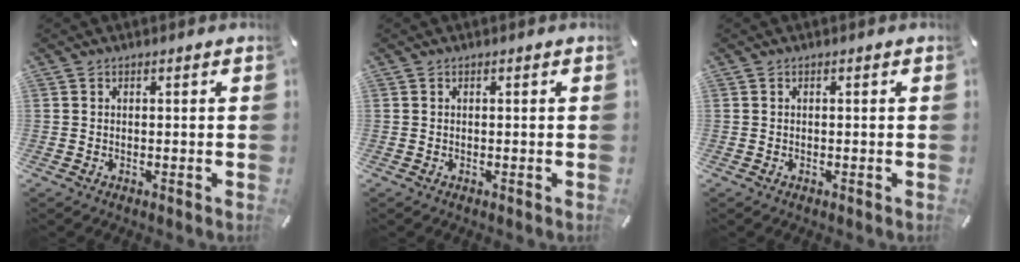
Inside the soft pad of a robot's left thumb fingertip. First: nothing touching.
{"total": 0.0}
{"total": 0.0}